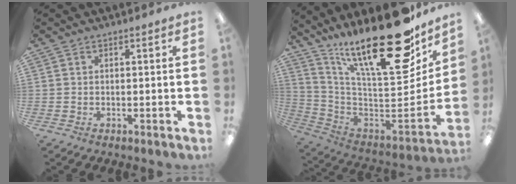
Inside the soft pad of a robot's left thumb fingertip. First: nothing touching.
{"total": 28.7, "force": [19.7, 7.9, 19.4], "torque": [-0.273, -0.149, 0.324]}